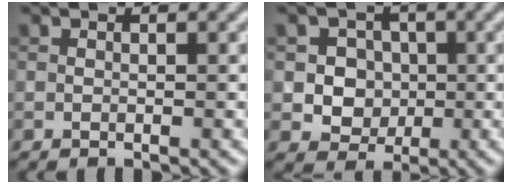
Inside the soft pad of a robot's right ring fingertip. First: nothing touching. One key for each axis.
{"total": 4.1, "fx": 0.3, "fy": 3.8, "fz": 1.7, "tx": -0.014, "ty": 0.004, "tz": 0.000}